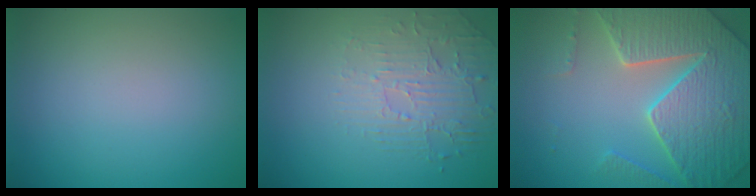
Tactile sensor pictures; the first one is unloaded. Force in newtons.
{"total": 2.2, "press": 1.7, "slide": 1.5}
{"total": 7.4, "press": 7.2, "slide": 2.0}